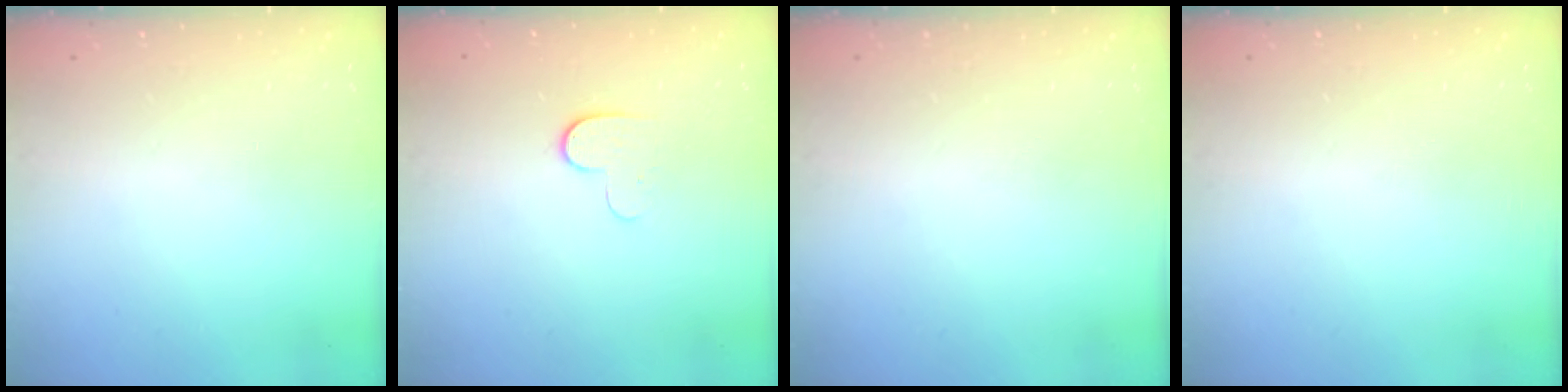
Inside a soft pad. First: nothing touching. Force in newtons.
{"total": 5.4, "press": 5.3, "slide": 1.2}
{"total": 0.0}
{"total": 0.0}